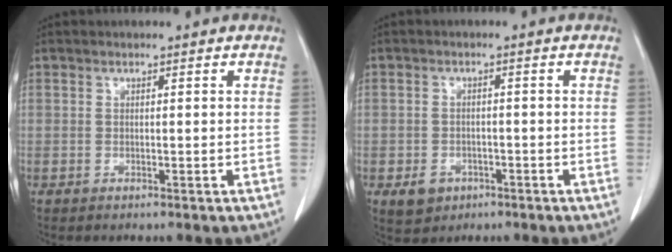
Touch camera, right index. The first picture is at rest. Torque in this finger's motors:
{"motor_torque": [-0.15, 0.03, -0.34, -0.11]}